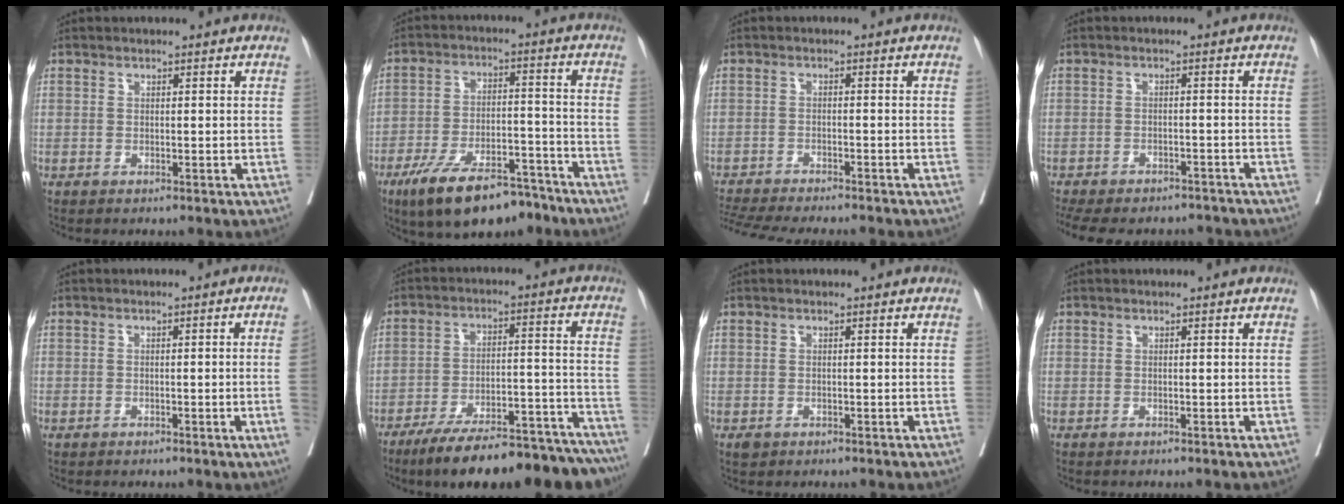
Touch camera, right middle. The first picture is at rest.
{"total": 14.4, "force": [-10.6, 4.9, 8.4], "torque": [-0.140, 0.003, -0.176]}
{"total": 13.8, "force": [-12.5, 1.5, 5.8], "torque": [-0.106, -0.019, -0.179]}
{"total": 15.1, "force": [-13.1, 5.4, 5.2], "torque": [-0.128, -0.004, -0.169]}
{"total": 2.8, "force": [-0.6, -0.6, 2.7], "torque": [-0.036, 0.004, -0.006]}
{"total": 23.1, "force": [-19.6, 4.6, 11.4], "torque": [-0.109, 0.020, -0.281]}
{"total": 0.9, "force": [-0.5, 0.7, 0.4], "torque": [-0.009, 0.000, -0.002]}
{"total": 0.0}